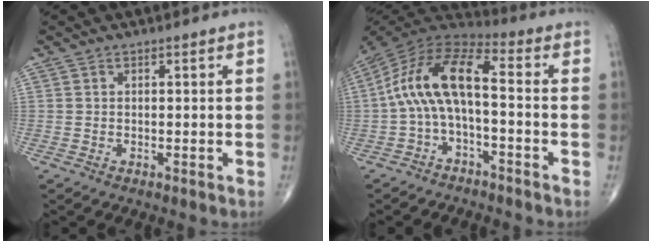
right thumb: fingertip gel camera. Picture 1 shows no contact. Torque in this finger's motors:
{"motor_torque": [0.42, 0.37, 1.41, -0.21, 0.47]}